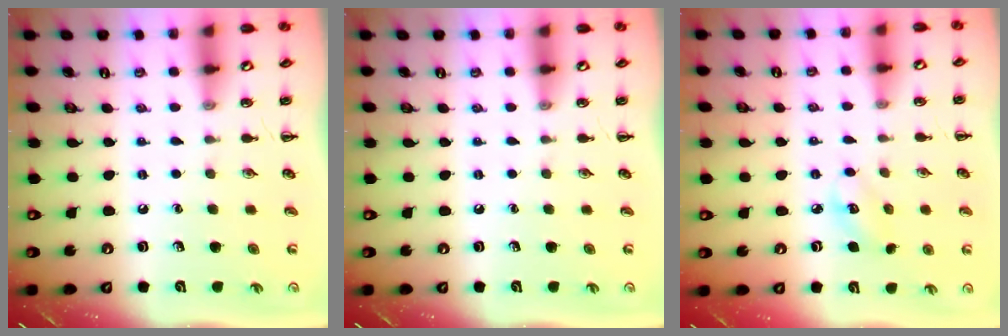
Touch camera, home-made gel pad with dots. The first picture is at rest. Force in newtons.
{"total": 0.0}
{"total": 4.0, "press": 3.9, "slide": 0.7}